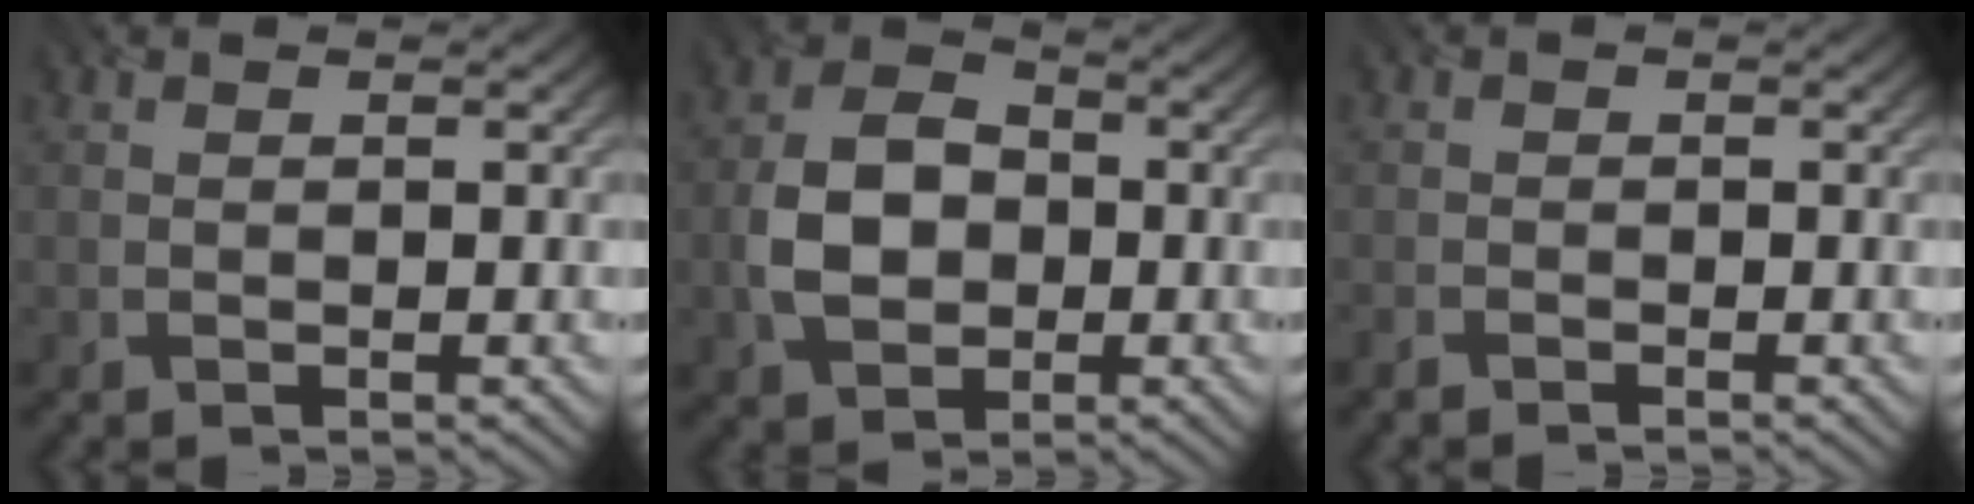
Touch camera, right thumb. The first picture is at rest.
{"total": 7.2, "force": [-1.2, 5.3, 4.8], "torque": [-0.099, 0.004, -0.029]}
{"total": 1.8, "force": [-1.6, 0.8, 0.4], "torque": [-0.010, -0.004, -0.038]}